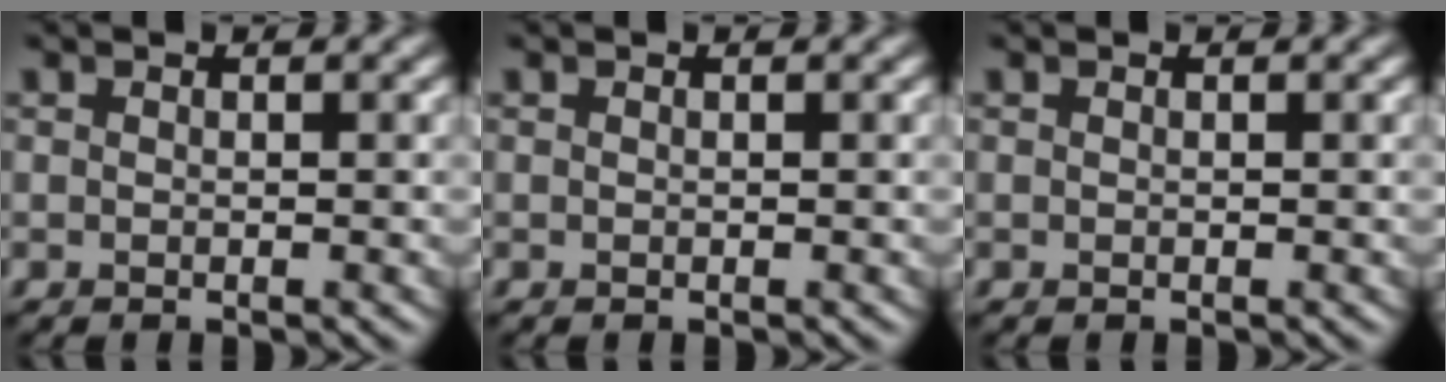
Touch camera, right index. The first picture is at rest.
{"total": 0.0}
{"total": 0.0}